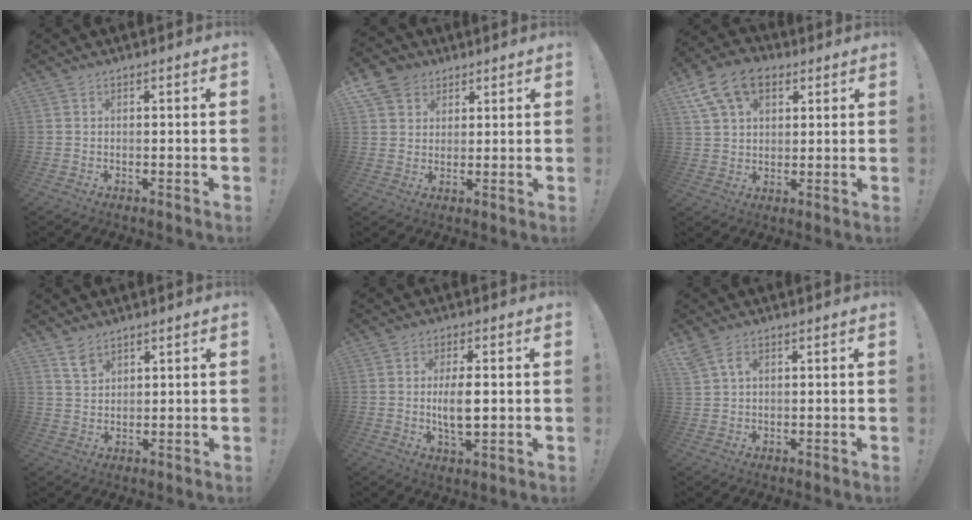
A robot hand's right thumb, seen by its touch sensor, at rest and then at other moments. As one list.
[{"total": 7.7, "force": [4.4, 6.1, 1.8], "torque": [-0.028, -0.025, 0.088]}, {"total": 14.0, "force": [6.6, 9.3, 8.0], "torque": [-0.145, -0.021, 0.129]}, {"total": 4.9, "force": [3.6, 2.7, 1.9], "torque": [-0.025, -0.023, 0.067]}, {"total": 7.4, "force": [0.0, 2.9, 6.8], "torque": [-0.123, -0.010, -0.007]}, {"total": 3.9, "force": [1.9, 2.3, 2.6], "torque": [-0.040, -0.006, 0.035]}]